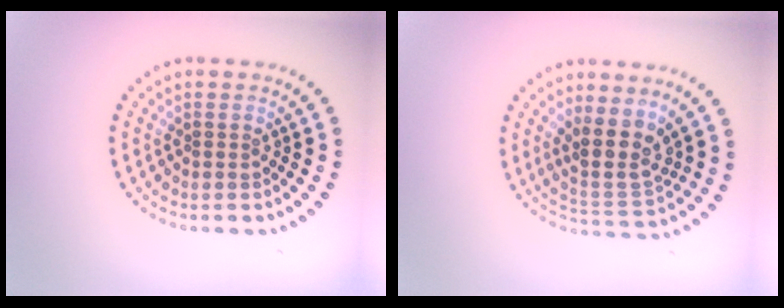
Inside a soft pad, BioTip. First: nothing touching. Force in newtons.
{"total": 3.9, "press": 3.1, "slide": 2.3}